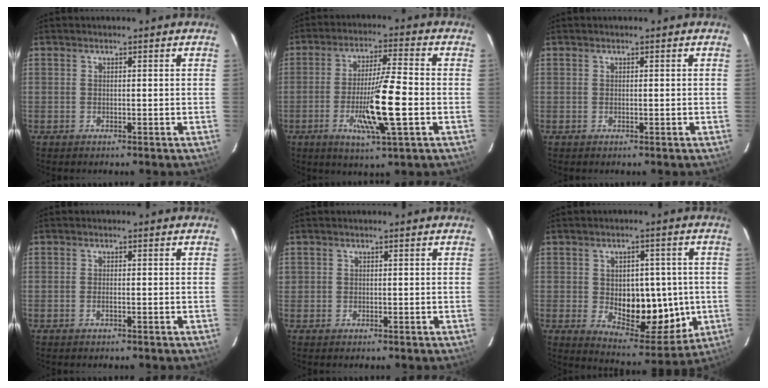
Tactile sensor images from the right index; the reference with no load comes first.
{"total": 12.3, "force": [-3.2, 0.7, 11.8], "torque": [-0.214, -0.010, -0.056]}
{"total": 0.0}
{"total": 0.9, "force": [-0.4, 0.3, 0.7], "torque": [-0.018, 0.000, -0.006]}
{"total": 1.0, "force": [0.1, 1.0, 0.2], "torque": [0.001, 0.011, 0.002]}
{"total": 14.6, "force": [-1.1, 7.9, 12.2], "torque": [-0.174, 0.003, 0.007]}